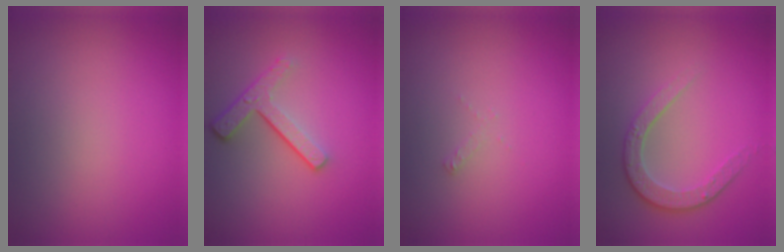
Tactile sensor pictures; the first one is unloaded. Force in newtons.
{"total": 3.6, "press": 2.7, "slide": 2.5}
{"total": 0.5, "press": 0.5, "slide": 0.1}
{"total": 3.5, "press": 2.8, "slide": 2.1}